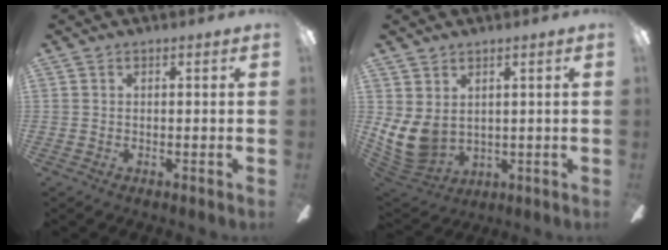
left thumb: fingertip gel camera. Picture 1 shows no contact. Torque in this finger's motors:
{"motor_torque": [1.20, 1.61, 0.89, -0.87, 0.07]}